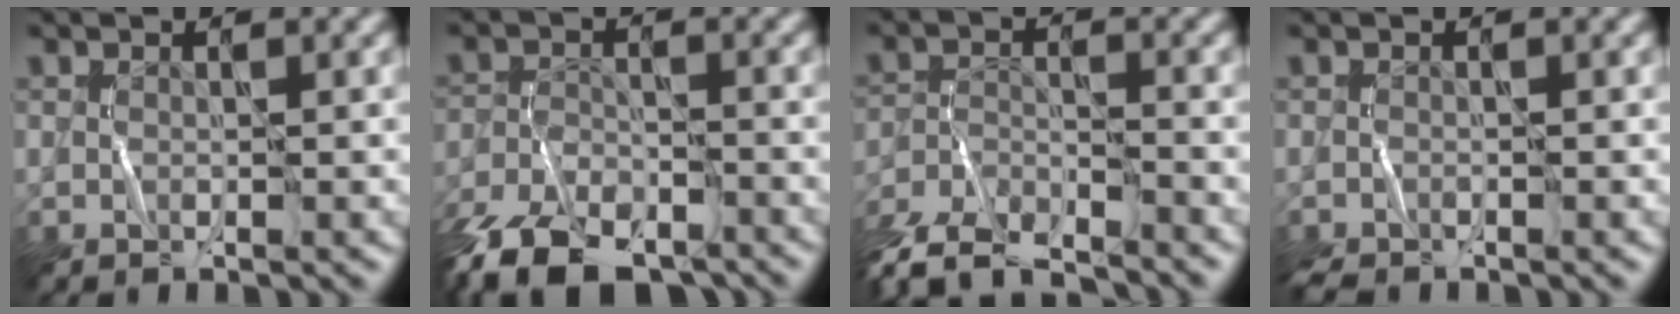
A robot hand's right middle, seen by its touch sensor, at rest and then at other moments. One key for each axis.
{"total": 9.7, "fx": -7.5, "fy": 4.2, "fz": 4.6, "tx": -0.099, "ty": -0.021, "tz": -0.132}
{"total": 7.5, "fx": -6.9, "fy": 2.1, "fz": 2.1, "tx": -0.040, "ty": -0.014, "tz": -0.126}
{"total": 1.1, "fx": -1.1, "fy": 0.2, "fz": 0.3, "tx": -0.009, "ty": 0.000, "tz": -0.021}